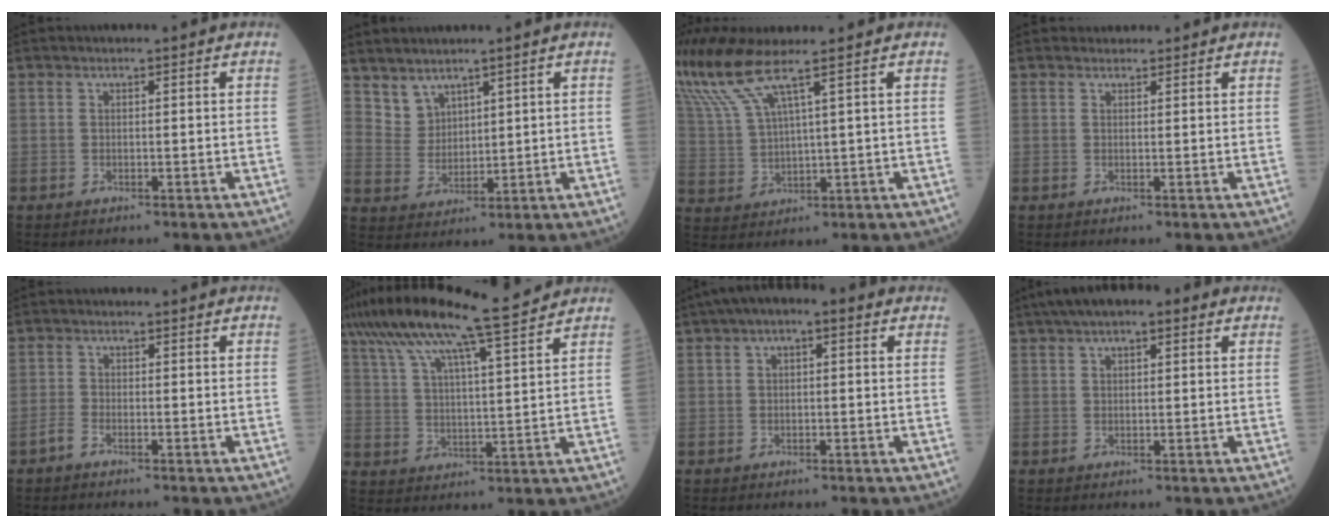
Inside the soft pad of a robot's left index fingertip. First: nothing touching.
{"total": 3.8, "force": [3.2, 1.9, 0.4], "torque": [-0.015, 0.007, 0.075]}
{"total": 9.2, "force": [6.9, -0.9, 5.9], "torque": [-0.145, 0.006, 0.149]}
{"total": 1.1, "force": [1.0, 0.4, -0.2], "torque": [-0.005, 0.006, 0.016]}
{"total": 1.5, "force": [-1.2, 0.3, 0.9], "torque": [-0.028, -0.002, -0.026]}
{"total": 17.2, "force": [14.2, 0.1, 9.8], "torque": [-0.185, 0.035, 0.231]}
{"total": 5.2, "force": [2.2, 2.0, 4.2], "torque": [-0.071, 0.033, 0.025]}
{"total": 7.8, "force": [4.7, 2.7, 5.6], "torque": [-0.093, 0.038, 0.069]}